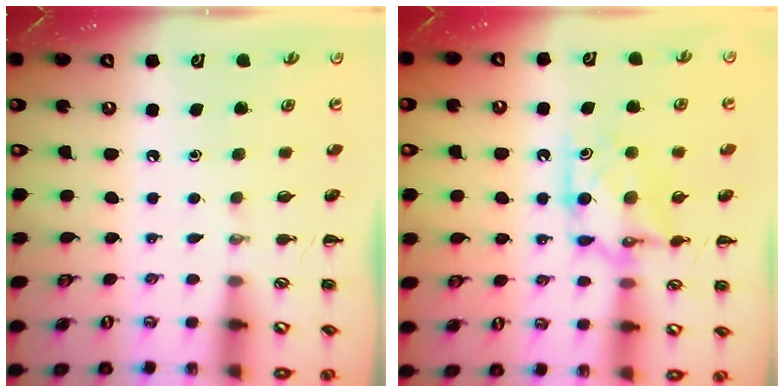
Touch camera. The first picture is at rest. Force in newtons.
{"total": 10.5, "press": 10.5, "slide": 0.5}